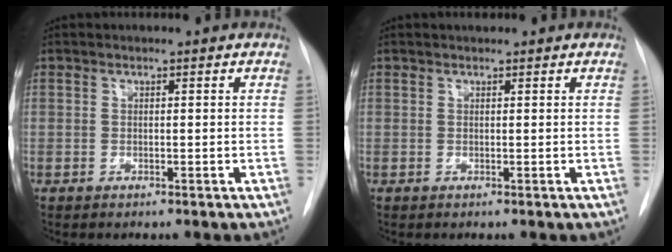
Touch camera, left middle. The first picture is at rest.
{"total": 0.9, "force": [0.8, 0.3, 0.2], "torque": [-0.011, 0.011, 0.014]}